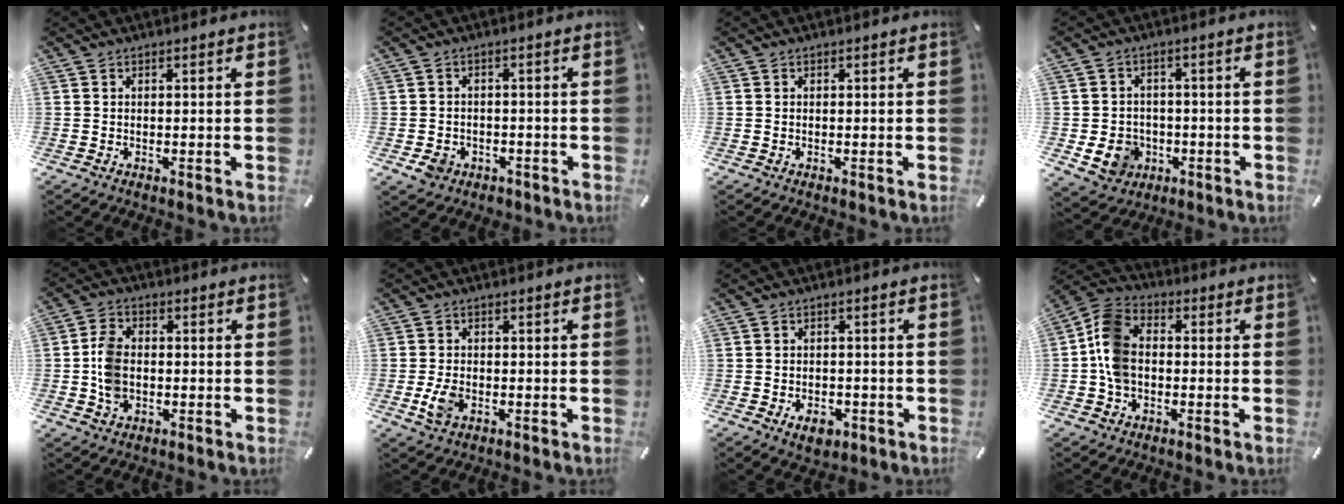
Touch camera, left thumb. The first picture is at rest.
{"total": 4.6, "force": [-2.3, 3.6, 1.7], "torque": [-0.045, 0.005, -0.045]}
{"total": 0.0}
{"total": 8.0, "force": [-2.2, 7.1, 2.9], "torque": [-0.063, 0.013, -0.039]}
{"total": 7.1, "force": [-0.8, 5.3, 4.8], "torque": [-0.095, 0.004, -0.015]}
{"total": 4.7, "force": [-1.4, 3.2, 3.2], "torque": [-0.080, -0.003, -0.028]}
{"total": 4.6, "force": [-1.9, 3.2, 2.7], "torque": [-0.039, 0.006, -0.035]}
{"total": 9.8, "force": [-1.2, 7.5, 6.3], "torque": [-0.136, 0.023, -0.019]}